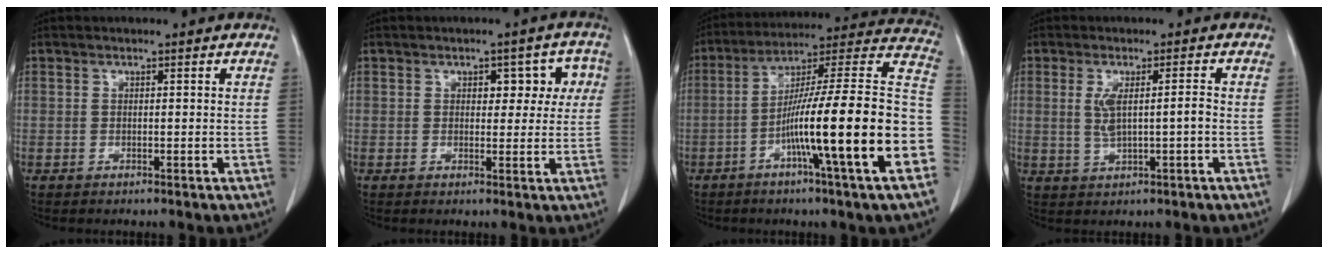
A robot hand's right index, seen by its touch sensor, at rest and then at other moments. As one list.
[{"total": 5.2, "force": [1.2, 3.1, 4.0], "torque": [-0.030, 0.024, 0.015]}, {"total": 23.9, "force": [-6.9, -0.4, 22.9], "torque": [-0.282, 0.006, -0.119]}, {"total": 4.5, "force": [0.0, 0.7, 4.4], "torque": [-0.086, 0.005, 0.006]}]